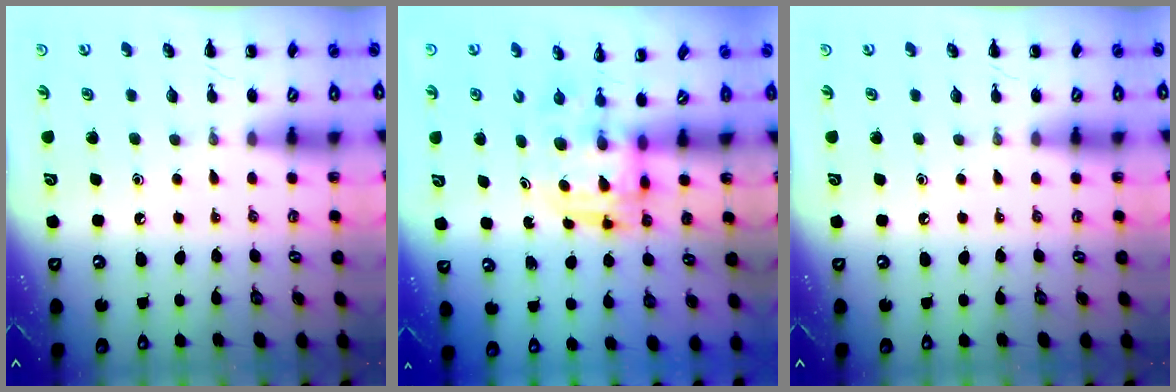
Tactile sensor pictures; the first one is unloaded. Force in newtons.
{"total": 3.4, "press": 3.4, "slide": 0.3}
{"total": 0.0}